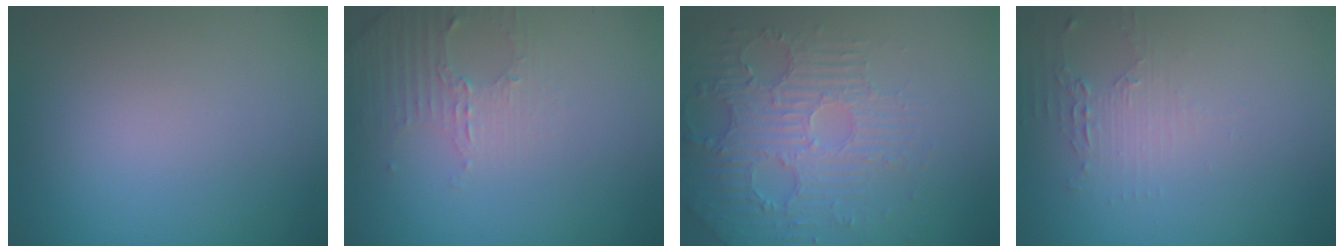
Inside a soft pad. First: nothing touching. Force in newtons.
{"total": 2.6, "press": 2.5, "slide": 0.7}
{"total": 6.1, "press": 3.8, "slide": 4.8}
{"total": 1.5, "press": 1.5, "slide": 0.4}